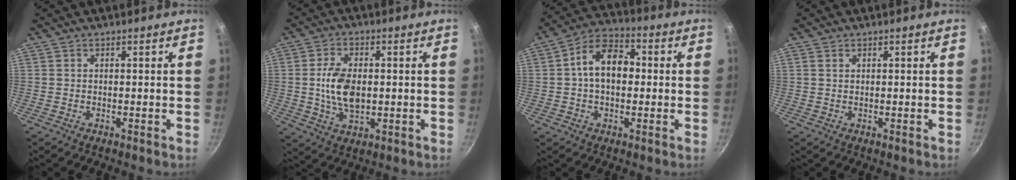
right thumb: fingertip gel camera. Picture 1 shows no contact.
{"total": 9.3, "force": [0.2, 5.5, 7.6], "torque": [-0.132, -0.002, 0.003]}
{"total": 11.4, "force": [0.8, 7.6, 8.5], "torque": [-0.112, 0.031, -0.003]}
{"total": 0.8, "force": [0.5, 0.5, 0.5], "torque": [-0.009, 0.001, 0.009]}